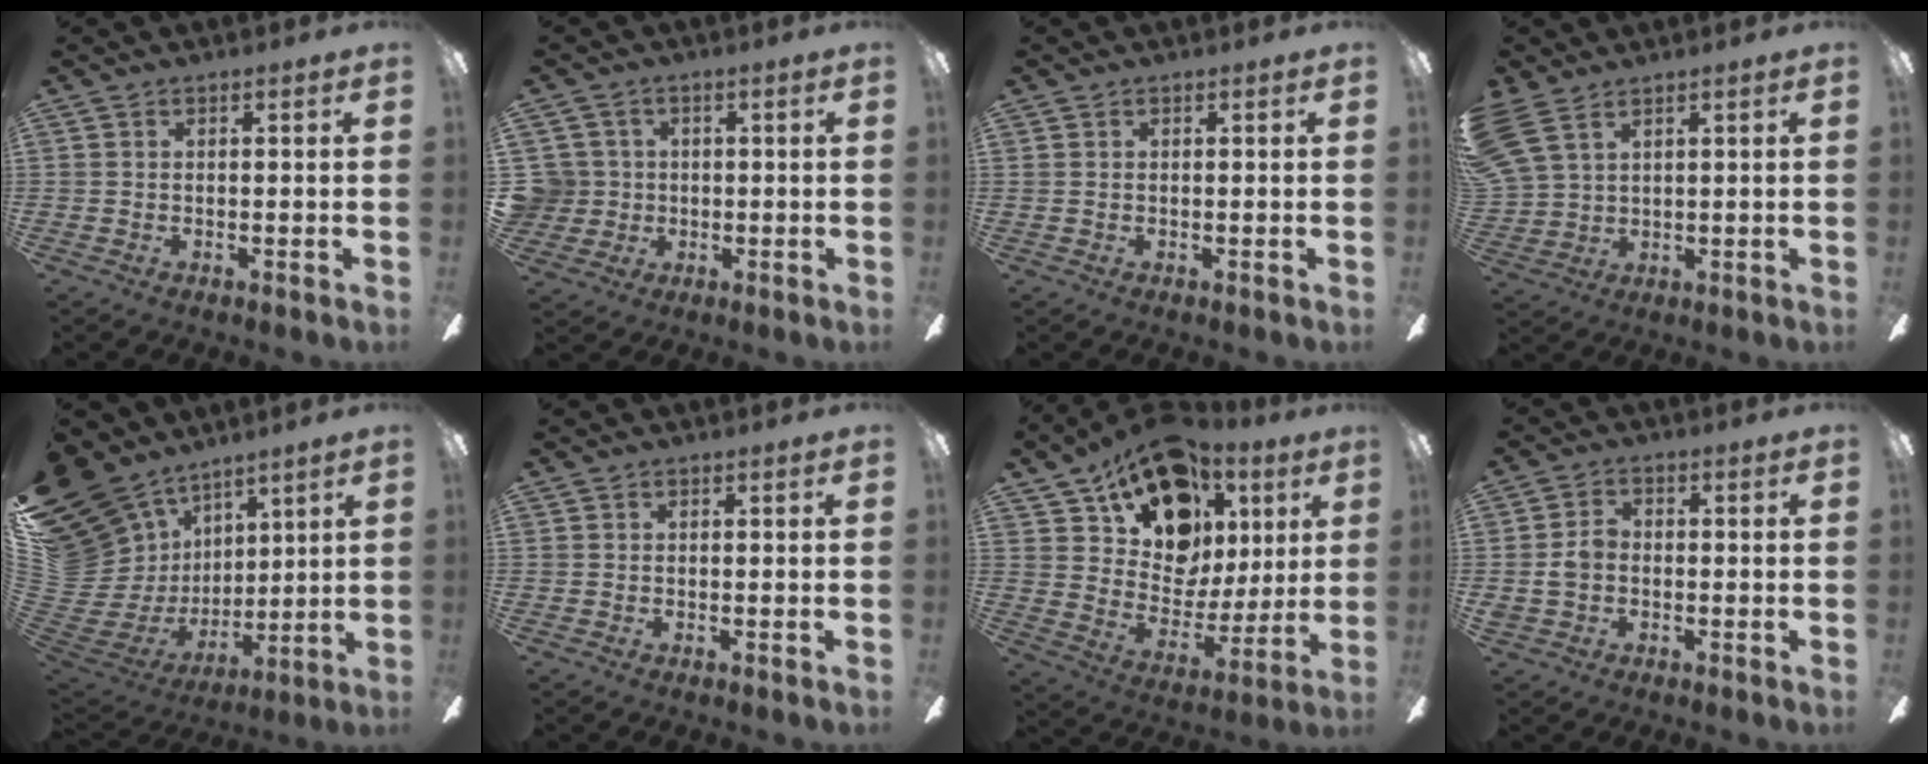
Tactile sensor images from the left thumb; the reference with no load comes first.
{"total": 6.5, "force": [0.6, 6.4, 0.9], "torque": [-0.038, 0.010, 0.020]}
{"total": 0.0}
{"total": 7.2, "force": [5.0, 3.6, 3.8], "torque": [-0.091, -0.011, 0.101]}
{"total": 22.0, "force": [11.4, 16.8, 8.6], "torque": [-0.212, -0.090, 0.254]}
{"total": 0.0}
{"total": 21.1, "force": [13.0, 13.7, 9.5], "torque": [-0.163, -0.068, 0.247]}
{"total": 4.6, "force": [-0.3, 3.6, 2.9], "torque": [-0.060, 0.014, -0.007]}